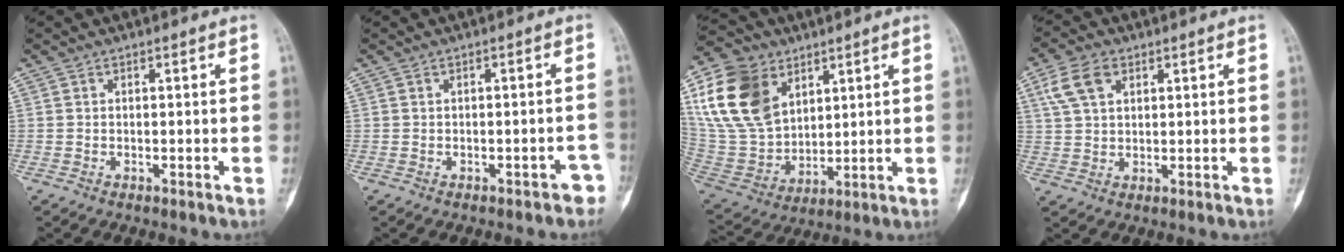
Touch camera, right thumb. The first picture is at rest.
{"total": 2.3, "force": [-1.6, 1.0, 1.3], "torque": [-0.002, 0.020, -0.018]}
{"total": 20.1, "force": [8.1, 14.2, 11.7], "torque": [-0.220, -0.019, 0.164]}
{"total": 6.8, "force": [3.0, 4.2, 4.4], "torque": [-0.079, 0.003, 0.060]}